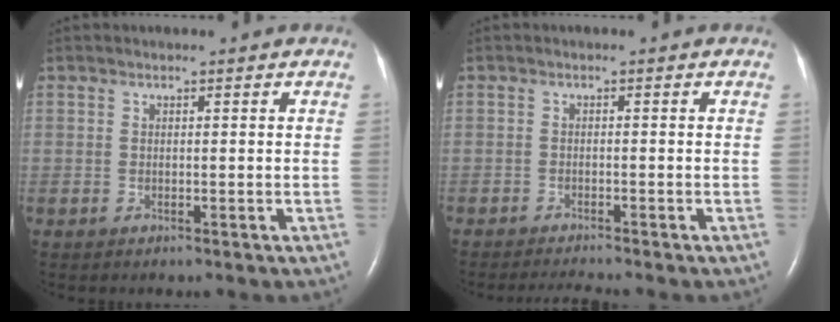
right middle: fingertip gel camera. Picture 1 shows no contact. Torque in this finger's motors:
{"motor_torque": [0.46, -0.33, 0.10, 0.03]}